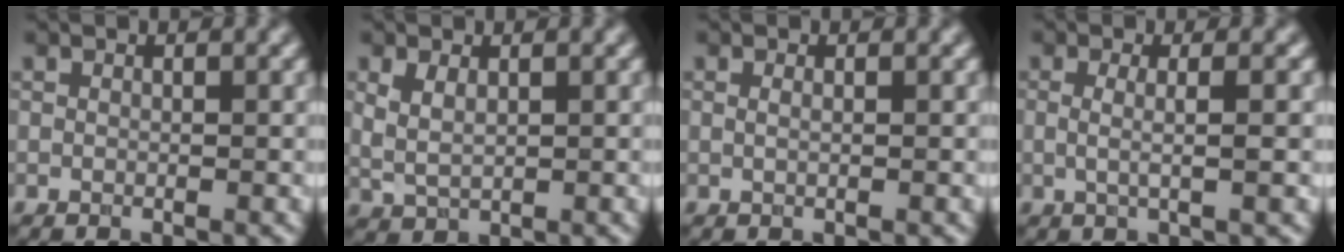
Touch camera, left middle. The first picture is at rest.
{"total": 2.2, "force": [0.8, 1.2, 1.7], "torque": [-0.041, -0.004, 0.021]}
{"total": 0.7, "force": [0.3, 0.3, 0.6], "torque": [-0.010, -0.003, 0.000]}
{"total": 2.8, "force": [0.0, 0.8, 2.7], "torque": [-0.046, -0.005, -0.006]}